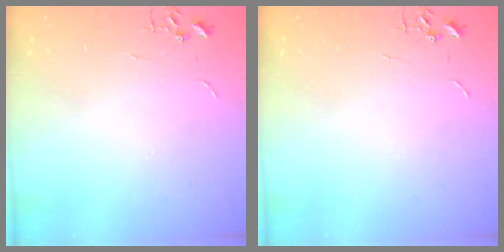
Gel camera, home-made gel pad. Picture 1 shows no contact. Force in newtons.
{"total": 0.0}